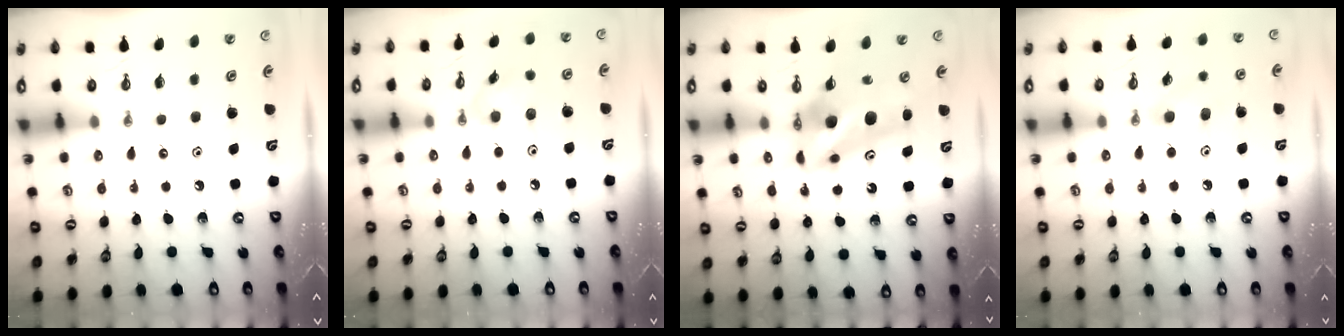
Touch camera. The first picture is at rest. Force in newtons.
{"total": 8.3, "press": 8.3, "slide": 0.2}
{"total": 12.2, "press": 12.1, "slide": 1.1}
{"total": 6.8, "press": 6.7, "slide": 1.2}